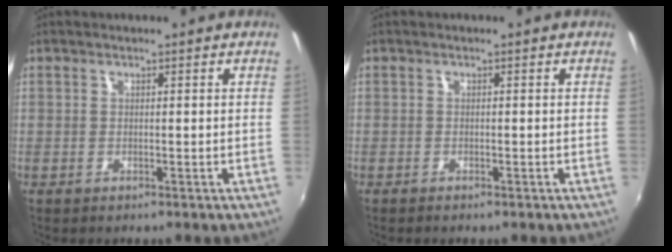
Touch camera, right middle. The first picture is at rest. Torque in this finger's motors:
{"motor_torque": [-0.36, 0.05, -0.04, 0.00]}